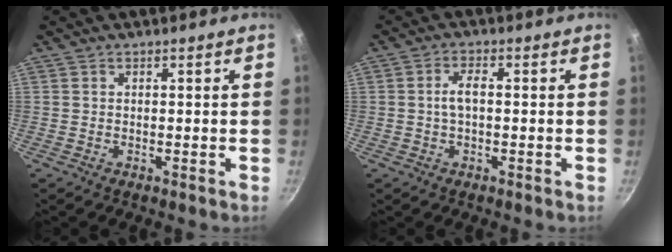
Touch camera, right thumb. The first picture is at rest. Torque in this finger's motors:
{"motor_torque": [0.15, 1.28, 0.56, -0.23, 0.02]}